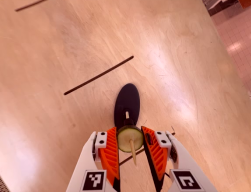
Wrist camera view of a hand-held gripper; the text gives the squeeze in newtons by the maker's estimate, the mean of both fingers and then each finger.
{"total": 7.6, "left": 7.7, "right": 7.6}